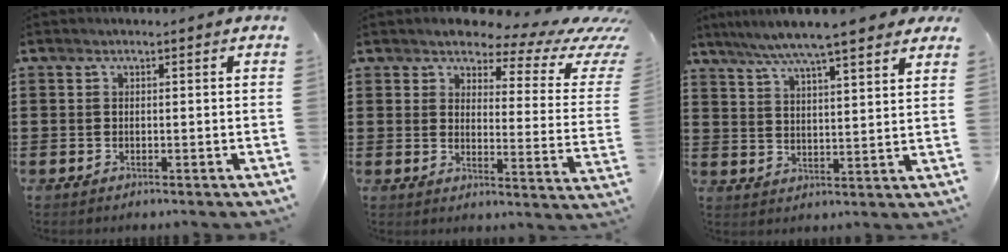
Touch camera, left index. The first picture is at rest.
{"total": 5.2, "force": [4.2, 1.7, 2.6], "torque": [-0.058, -0.030, 0.067]}
{"total": 6.7, "force": [5.7, -0.1, 3.6], "torque": [-0.089, -0.022, 0.096]}